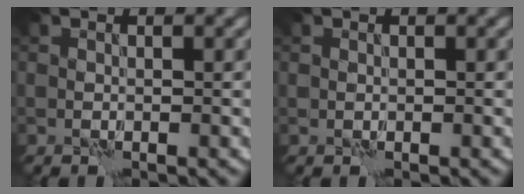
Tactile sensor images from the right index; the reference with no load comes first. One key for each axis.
{"total": 0.0}